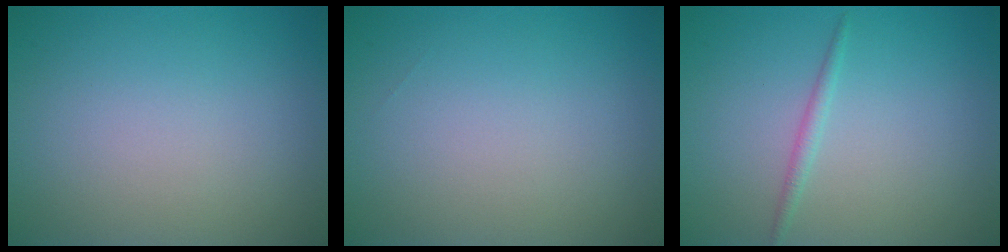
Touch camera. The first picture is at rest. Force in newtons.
{"total": 0.0}
{"total": 1.0, "press": 1.0, "slide": 0.0}